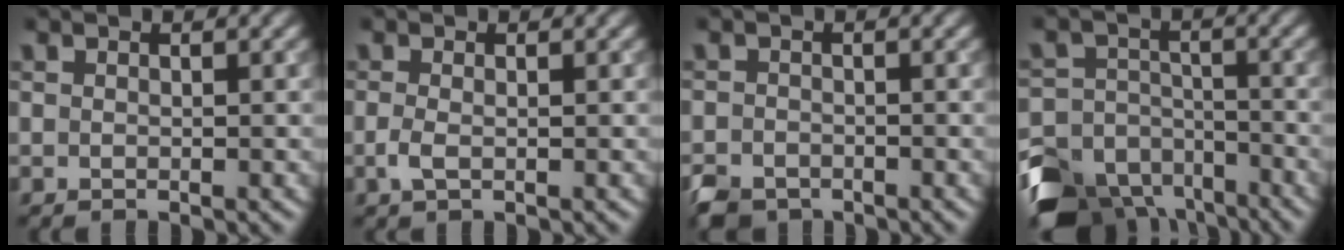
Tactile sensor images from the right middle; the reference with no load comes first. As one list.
[{"total": 1.2, "force": [-0.3, 0.5, 1.1], "torque": [-0.025, -0.004, -0.008]}, {"total": 2.6, "force": [-2.1, 1.4, 0.7], "torque": [-0.008, -0.005, -0.045]}, {"total": 10.3, "force": [-7.7, 5.9, 3.4], "torque": [-0.057, -0.010, -0.128]}]